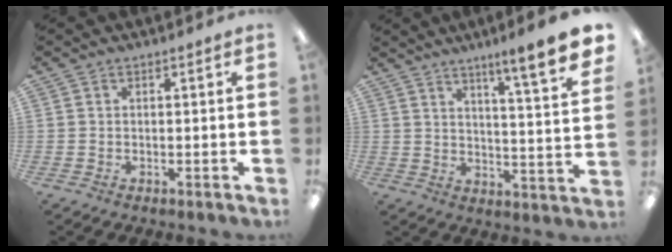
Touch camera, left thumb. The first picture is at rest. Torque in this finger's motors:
{"motor_torque": [2.00, 1.88, 1.33, -1.44, 0.22]}